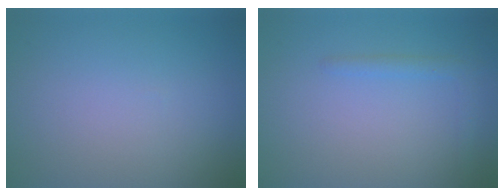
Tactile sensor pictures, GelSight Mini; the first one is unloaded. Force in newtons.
{"total": 1.4, "press": 1.4, "slide": 0.1}